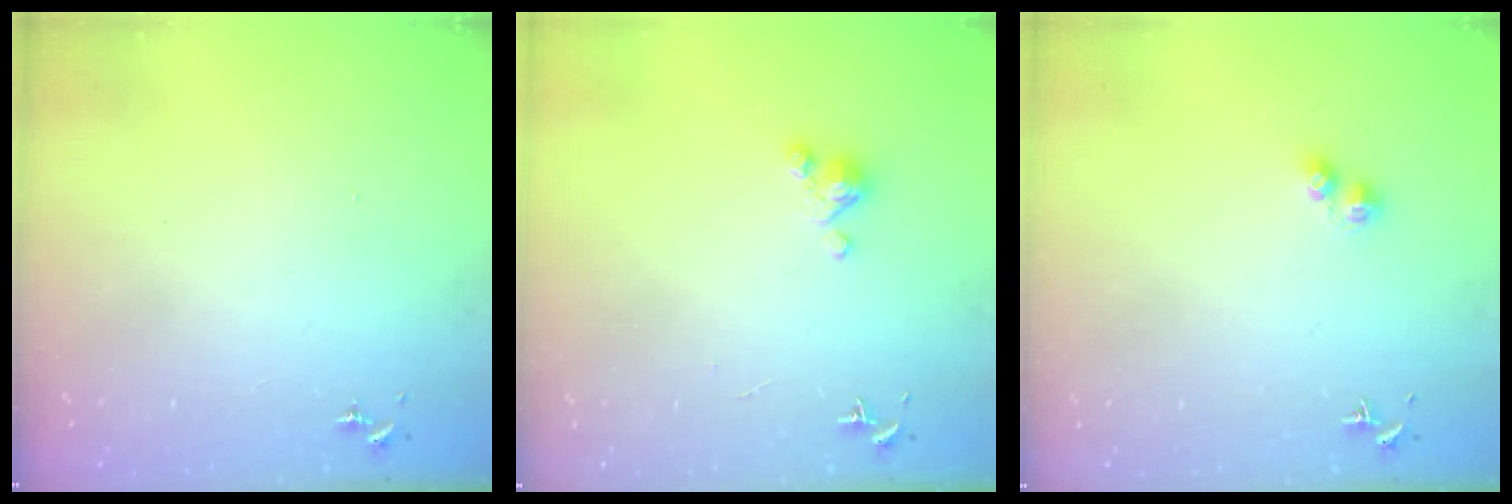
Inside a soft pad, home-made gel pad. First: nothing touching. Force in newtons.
{"total": 4.7, "press": 4.6, "slide": 0.3}
{"total": 3.2, "press": 3.2, "slide": 0.4}